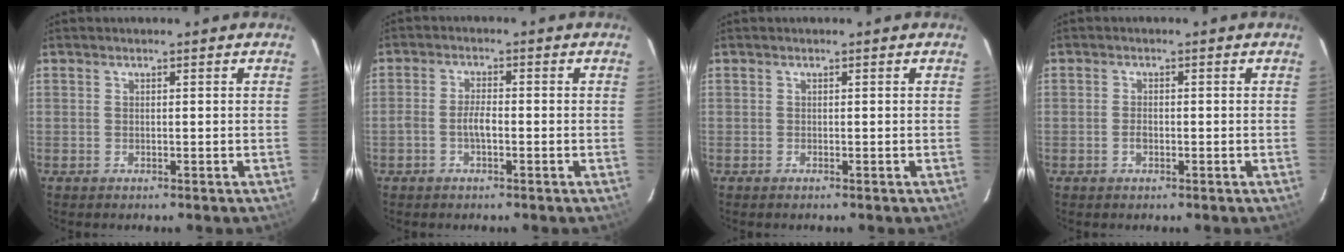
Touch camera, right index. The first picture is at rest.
{"total": 2.9, "force": [-1.1, 0.9, 2.6], "torque": [-0.056, 0.006, -0.021]}
{"total": 0.0}
{"total": 1.7, "force": [-0.6, 1.0, 1.3], "torque": [-0.027, 0.002, -0.011]}